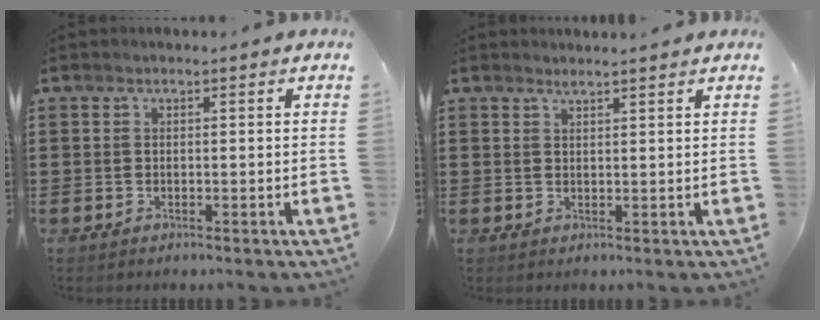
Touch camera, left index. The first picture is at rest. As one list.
[{"total": 1.4, "force": [1.3, -0.1, 0.3], "torque": [-0.008, -0.002, 0.025]}]